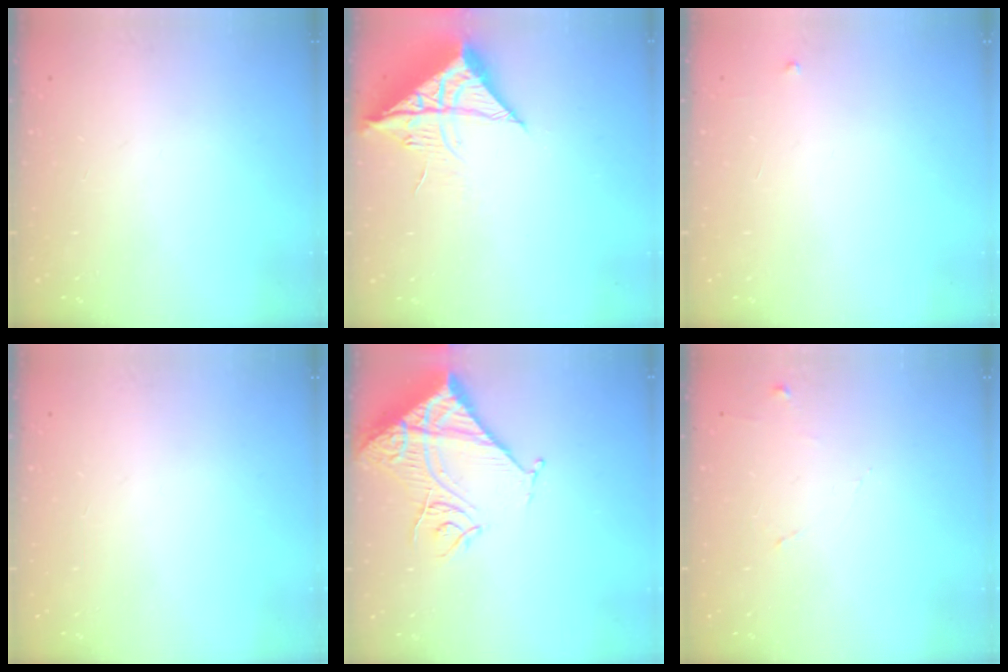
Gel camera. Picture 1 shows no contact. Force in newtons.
{"total": 10.5, "press": 10.5, "slide": 1.0}
{"total": 2.6, "press": 2.6, "slide": 0.4}
{"total": 0.0}
{"total": 15.5, "press": 15.3, "slide": 1.9}
{"total": 5.9, "press": 5.8, "slide": 0.7}